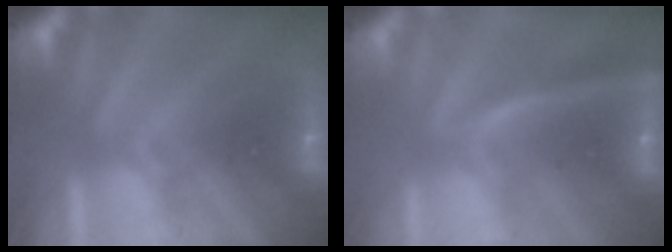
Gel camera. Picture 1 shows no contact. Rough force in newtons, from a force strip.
{"total": 2.8}